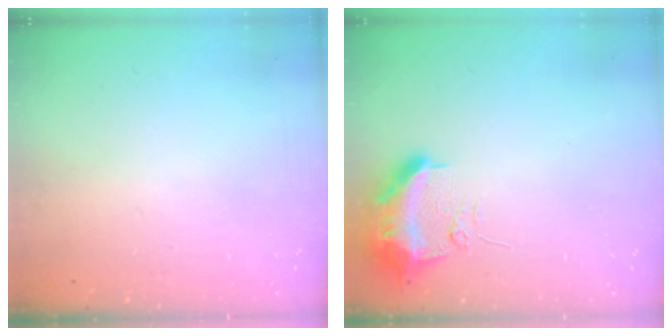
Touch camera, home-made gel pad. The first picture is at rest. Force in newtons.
{"total": 12.3, "press": 10.8, "slide": 5.9}